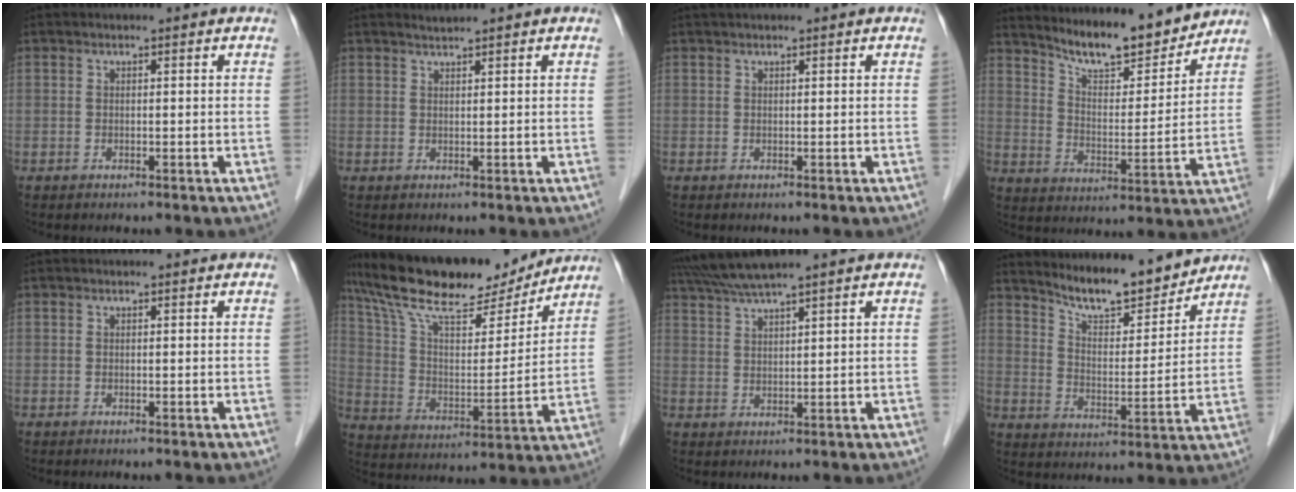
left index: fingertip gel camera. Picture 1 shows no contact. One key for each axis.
{"total": 1.1, "fx": 1.0, "fy": -0.3, "fz": 0.0, "tx": -0.007, "ty": 0.003, "tz": 0.023}
{"total": 2.3, "fx": 2.0, "fy": 0.3, "fz": 1.1, "tx": -0.012, "ty": 0.034, "tz": 0.033}
{"total": 12.6, "fx": 11.8, "fy": 1.8, "fz": 4.2, "tx": -0.072, "ty": -0.002, "tz": 0.192}
{"total": 0.0}
{"total": 21.7, "fx": 18.3, "fy": 4.7, "fz": 10.6, "tx": -0.188, "ty": 0.016, "tz": 0.302}
{"total": 5.3, "fx": 4.6, "fy": -1.4, "fz": 2.1, "tx": -0.049, "ty": 0.017, "tz": 0.094}
{"total": 11.3, "fx": 10.6, "fy": 1.6, "fz": 3.5, "tx": -0.063, "ty": -0.001, "tz": 0.177}